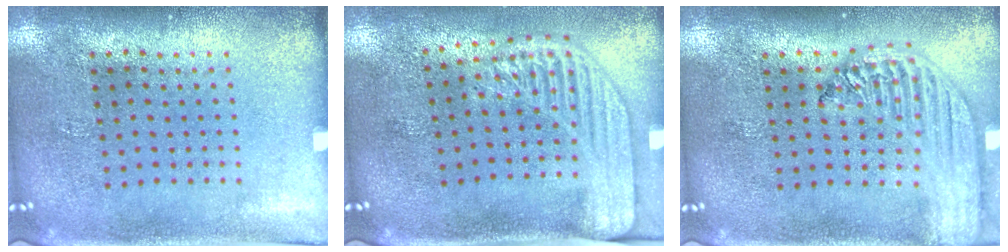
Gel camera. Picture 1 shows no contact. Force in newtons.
{"total": 2.2, "press": 1.8, "slide": 1.3}
{"total": 2.5, "press": 2.1, "slide": 1.4}